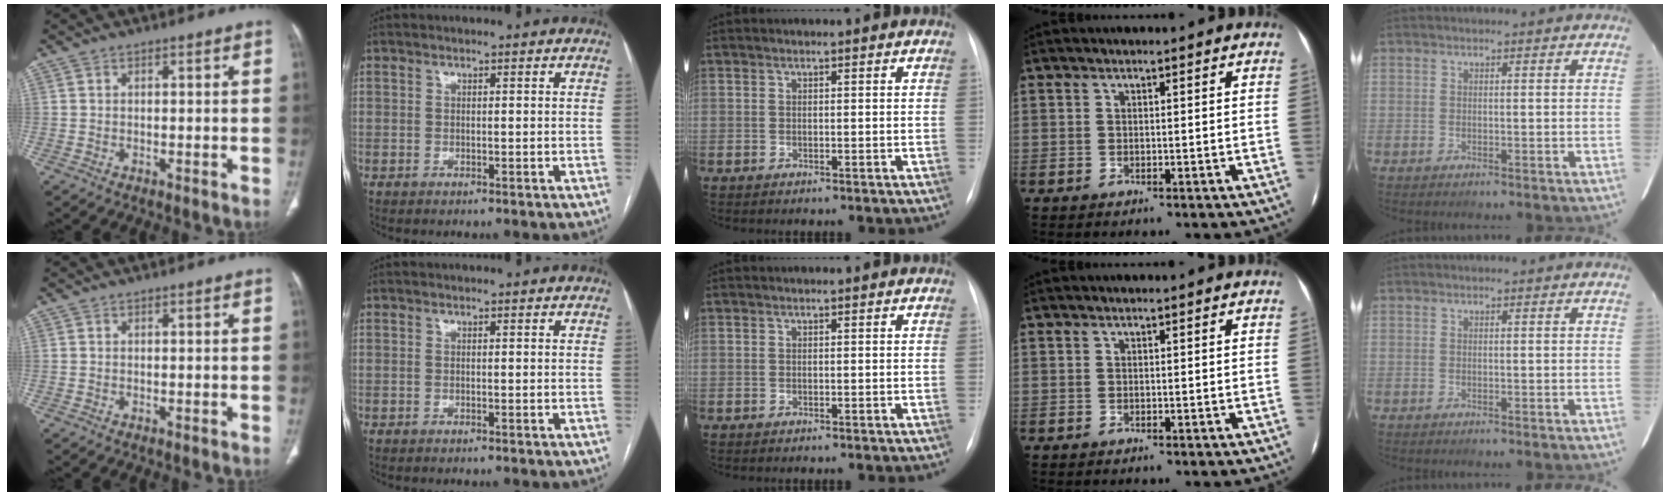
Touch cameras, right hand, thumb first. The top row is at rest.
{}